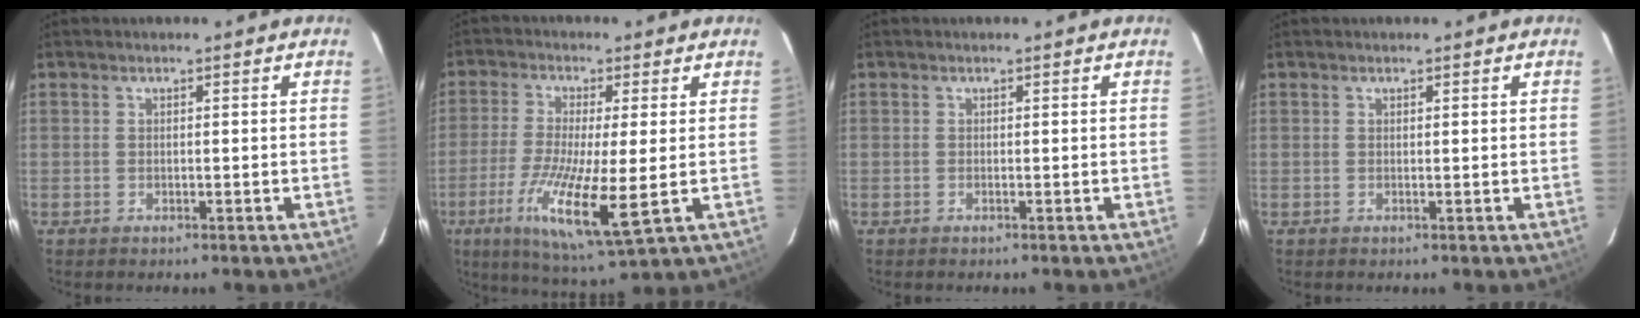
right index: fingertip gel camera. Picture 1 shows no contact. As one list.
[{"total": 12.4, "force": [-3.1, 1.0, 12.0], "torque": [-0.231, -0.037, -0.055]}, {"total": 0.0}, {"total": 0.0}]